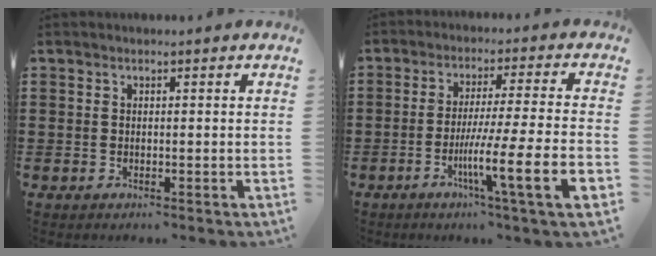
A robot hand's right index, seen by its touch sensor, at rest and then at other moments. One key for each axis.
{"total": 10.9, "fx": -4.7, "fy": -0.1, "fz": 9.9, "tx": -0.176, "ty": -0.012, "tz": -0.087}